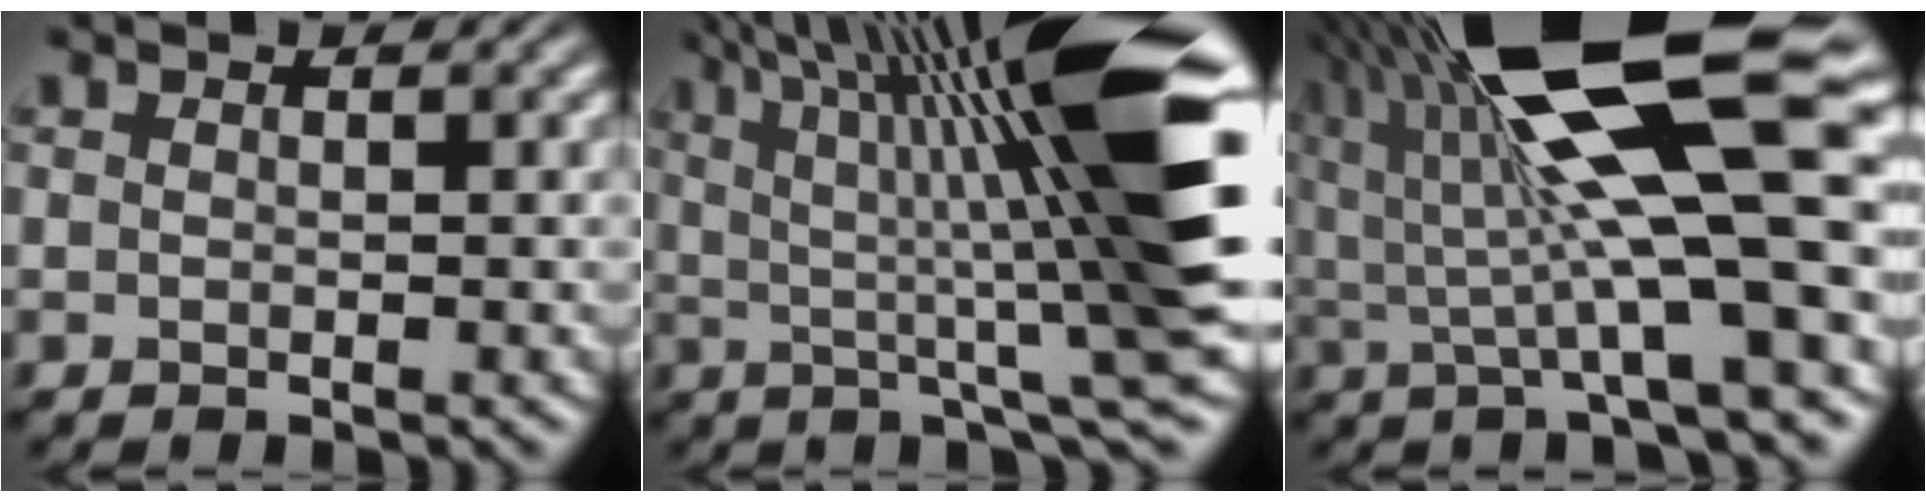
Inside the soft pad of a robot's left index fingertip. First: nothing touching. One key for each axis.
{"total": 14.5, "fx": 2.7, "fy": 1.7, "fz": 14.1, "tx": -0.205, "ty": 0.018, "tz": 0.052}
{"total": 16.3, "fx": 4.2, "fy": 3.4, "fz": 15.4, "tx": -0.268, "ty": 0.015, "tz": 0.075}